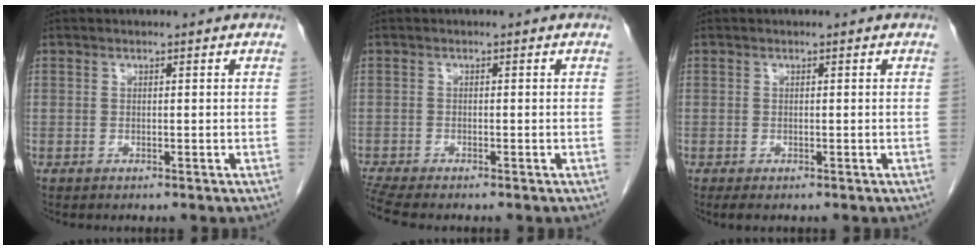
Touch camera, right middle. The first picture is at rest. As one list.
[{"total": 3.2, "force": [-3.0, -0.3, 1.2], "torque": [-0.033, -0.016, -0.057]}, {"total": 1.2, "force": [-0.8, 0.5, 0.8], "torque": [-0.015, -0.004, -0.006]}]